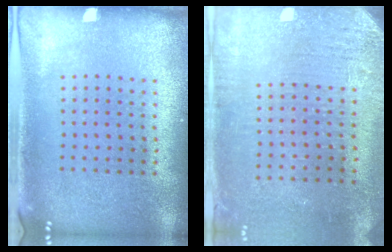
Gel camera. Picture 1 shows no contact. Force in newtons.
{"total": 3.1, "press": 2.6, "slide": 1.7}